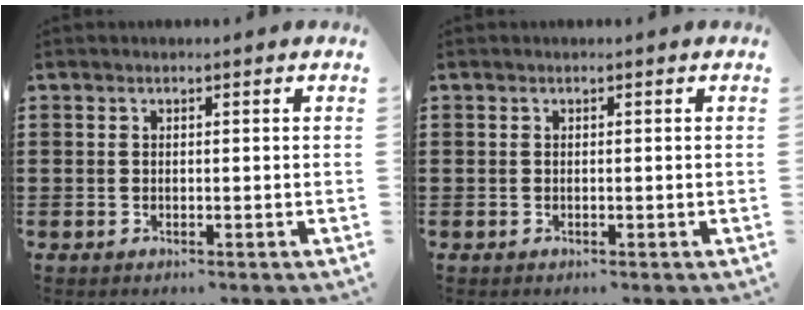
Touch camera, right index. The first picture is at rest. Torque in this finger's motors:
{"motor_torque": [0.29, 0.30, 0.00, 0.00]}